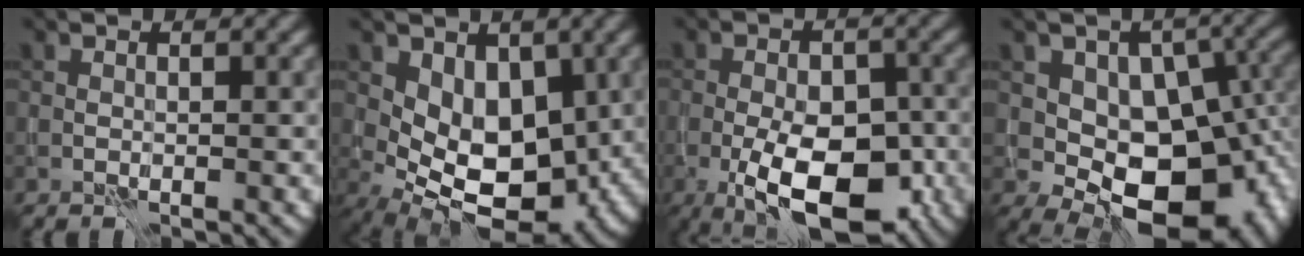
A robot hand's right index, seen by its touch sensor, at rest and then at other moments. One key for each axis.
{"total": 8.0, "fx": 0.3, "fy": 5.1, "fz": 6.1, "tx": -0.099, "ty": -0.022, "tz": 0.010}
{"total": 10.3, "fx": -3.8, "fy": 4.8, "fz": 8.3, "tx": -0.115, "ty": -0.005, "tz": -0.065}
{"total": 12.2, "fx": -1.9, "fy": 7.8, "fz": 9.2, "tx": -0.094, "ty": -0.001, "tz": -0.032}